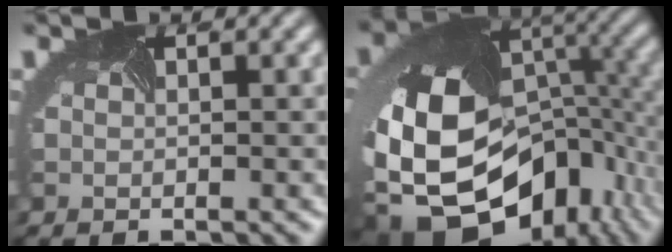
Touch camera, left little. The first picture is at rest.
{"total": 18.3, "force": [-7.2, 12.2, 11.6], "torque": [-0.241, -0.030, -0.097]}